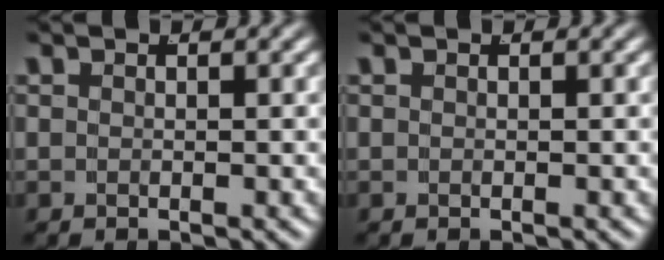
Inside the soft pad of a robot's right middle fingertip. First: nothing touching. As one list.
[{"total": 0.0}]